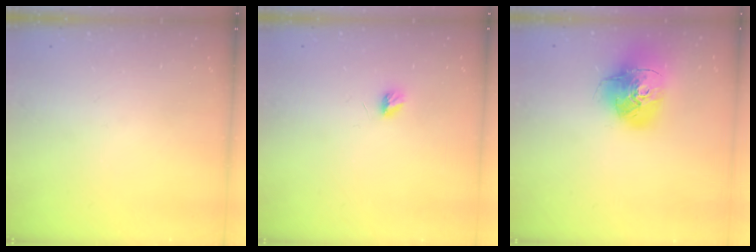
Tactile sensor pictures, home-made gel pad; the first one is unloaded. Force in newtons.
{"total": 3.8, "press": 3.7, "slide": 0.5}
{"total": 17.5, "press": 17.4, "slide": 2.0}